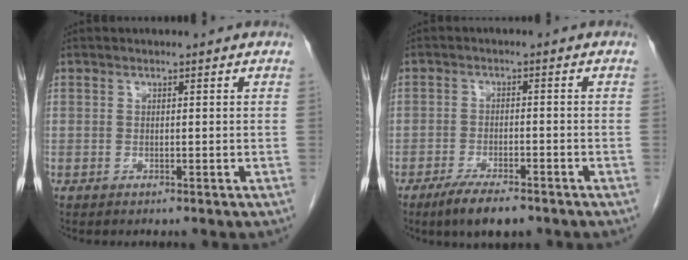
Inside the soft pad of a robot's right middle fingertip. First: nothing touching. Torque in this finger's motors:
{"motor_torque": [1.01, -0.80, 0.32, 0.04]}